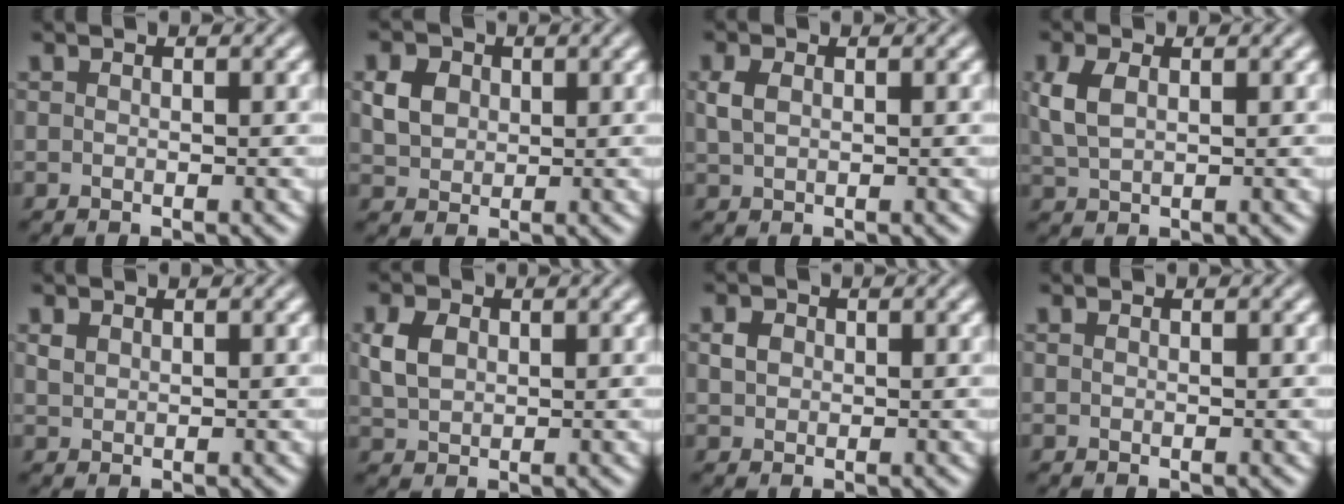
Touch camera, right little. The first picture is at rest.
{"total": 3.0, "force": [0.8, 2.5, 1.5], "torque": [-0.036, 0.000, 0.015]}
{"total": 1.7, "force": [0.5, 1.2, 1.2], "torque": [-0.029, 0.001, 0.010]}
{"total": 3.1, "force": [0.9, 1.8, 2.3], "torque": [-0.063, 0.004, 0.020]}
{"total": 1.0, "force": [0.6, 0.7, 0.4], "torque": [-0.010, -0.001, 0.014]}
{"total": 3.1, "force": [0.8, 2.3, 1.9], "torque": [-0.049, 0.006, 0.016]}
{"total": 1.4, "force": [0.3, 1.2, 0.6], "torque": [-0.012, 0.003, 0.003]}
{"total": 0.0}